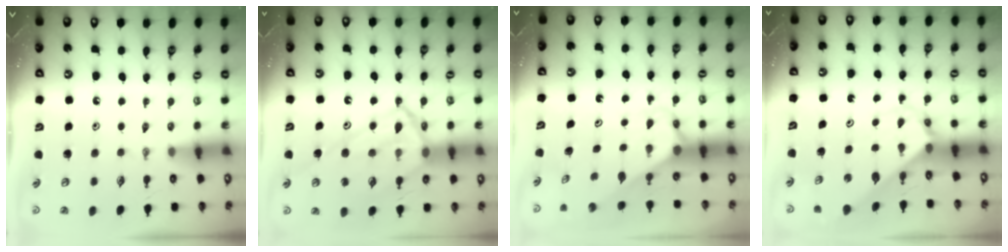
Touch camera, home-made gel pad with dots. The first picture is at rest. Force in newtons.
{"total": 16.6, "press": 16.6, "slide": 1.4}
{"total": 2.8, "press": 2.8, "slide": 0.1}
{"total": 2.9, "press": 2.9, "slide": 0.1}